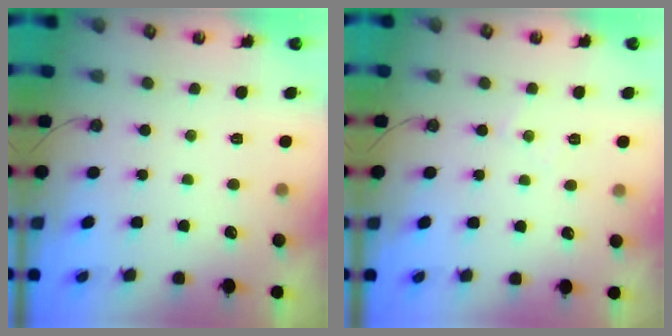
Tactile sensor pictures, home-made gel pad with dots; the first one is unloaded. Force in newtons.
{"total": 4.0, "press": 4.0, "slide": 0.5}